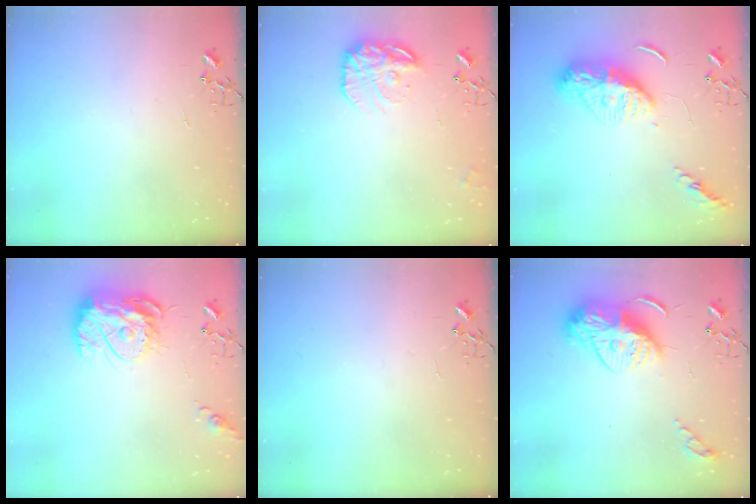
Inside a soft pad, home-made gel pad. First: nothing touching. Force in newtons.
{"total": 16.0, "press": 15.9, "slide": 1.3}
{"total": 13.0, "press": 13.0, "slide": 1.2}
{"total": 14.4, "press": 14.4, "slide": 1.3}
{"total": 0.0}
{"total": 16.0, "press": 16.0, "slide": 0.9}